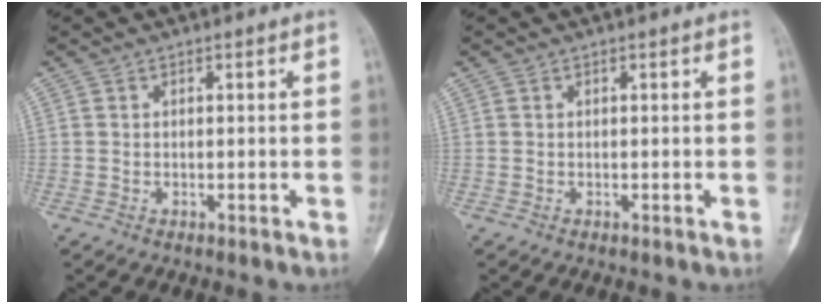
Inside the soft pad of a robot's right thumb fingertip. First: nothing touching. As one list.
[{"total": 0.0}]